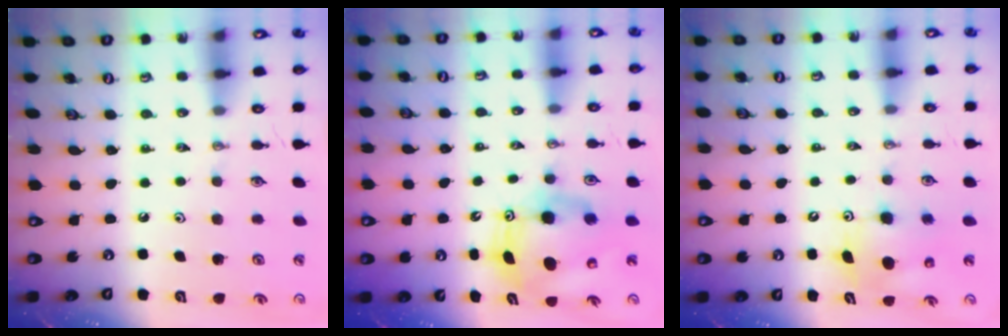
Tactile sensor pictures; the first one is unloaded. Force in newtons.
{"total": 10.4, "press": 10.4, "slide": 0.7}
{"total": 9.8, "press": 9.8, "slide": 1.2}